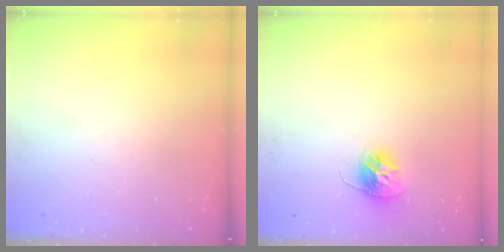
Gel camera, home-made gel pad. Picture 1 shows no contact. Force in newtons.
{"total": 11.4, "press": 11.3, "slide": 0.8}